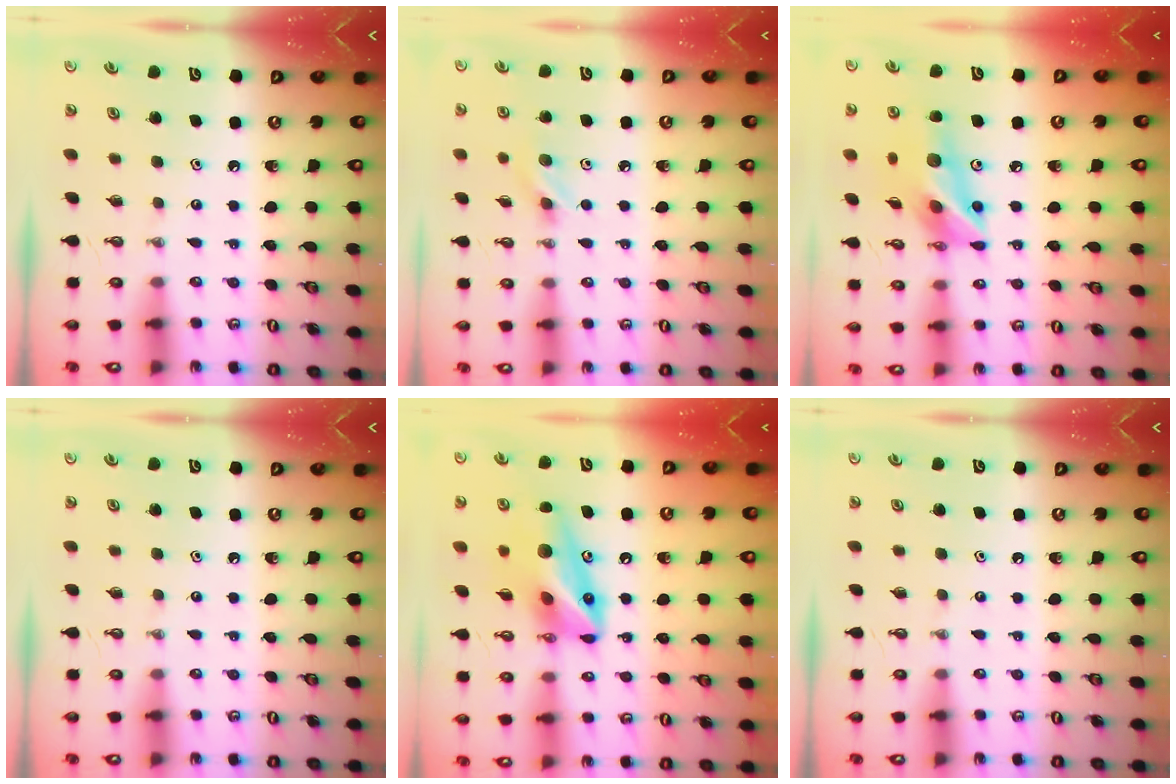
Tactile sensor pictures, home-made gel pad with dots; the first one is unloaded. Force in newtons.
{"total": 7.4, "press": 7.1, "slide": 2.1}
{"total": 15.4, "press": 15.0, "slide": 3.5}
{"total": 0.0}
{"total": 11.1, "press": 11.0, "slide": 1.9}
{"total": 0.0}